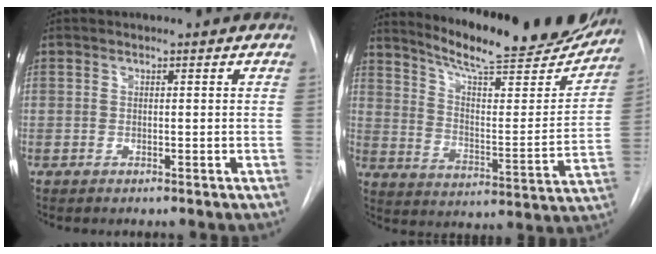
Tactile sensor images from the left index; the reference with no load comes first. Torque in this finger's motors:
{"motor_torque": [-0.04, -0.52, 0.42, 0.11]}